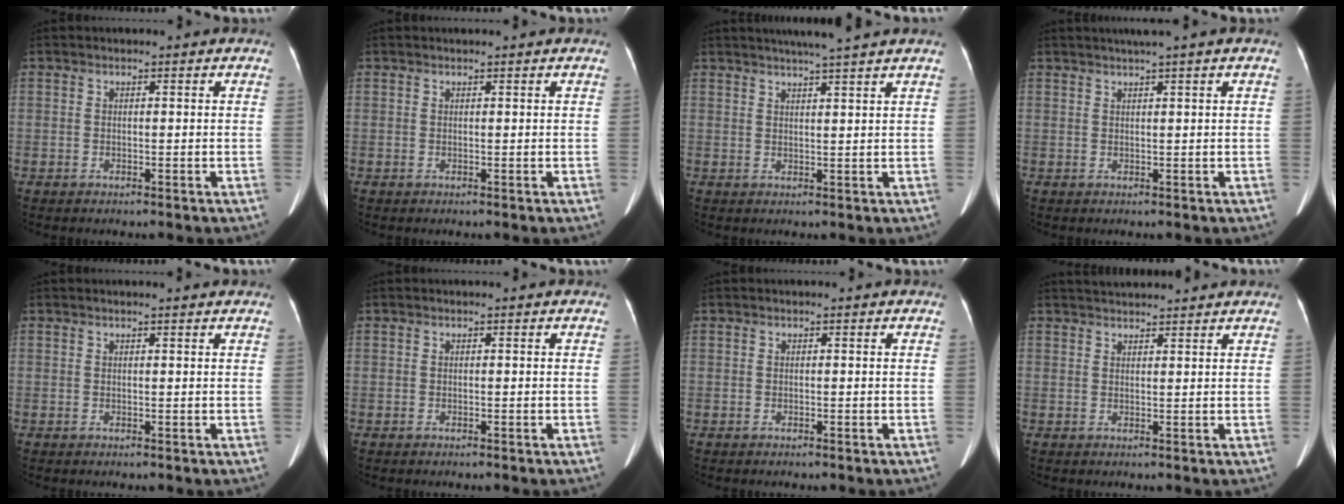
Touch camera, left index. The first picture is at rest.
{"total": 0.0}
{"total": 6.6, "force": [5.4, -1.1, 3.5], "torque": [-0.051, 0.014, 0.072]}
{"total": 2.8, "force": [1.9, -0.6, 2.0], "torque": [-0.033, 0.012, 0.035]}
{"total": 1.6, "force": [1.5, -0.1, 0.6], "torque": [-0.014, 0.010, 0.018]}
{"total": 0.0}
{"total": 0.0}
{"total": 5.6, "force": [5.4, 0.4, 1.4], "torque": [-0.022, 0.037, 0.075]}